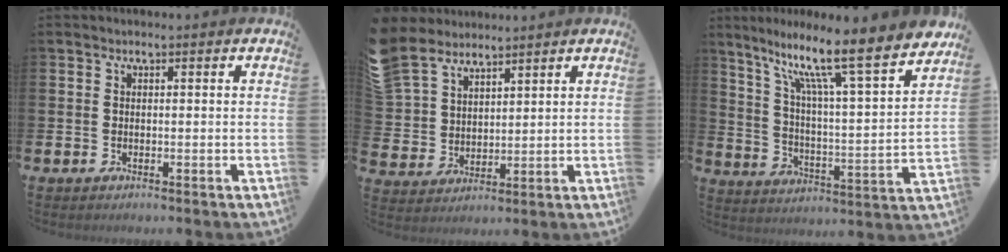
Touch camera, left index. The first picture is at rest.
{"total": 7.0, "force": [6.2, 3.2, 0.6], "torque": [-0.049, -0.026, 0.119]}
{"total": 11.9, "force": [8.6, 1.6, 8.1], "torque": [-0.163, -0.064, 0.130]}